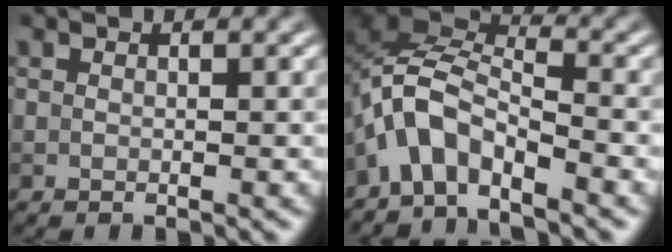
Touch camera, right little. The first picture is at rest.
{"total": 5.0, "force": [-3.3, 2.3, 3.0], "torque": [-0.048, 0.009, -0.076]}